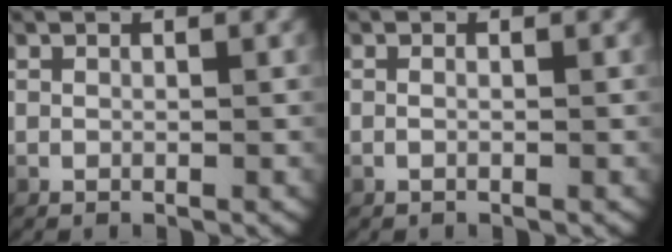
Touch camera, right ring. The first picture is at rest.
{"total": 0.6, "force": [-0.3, 0.1, 0.6], "torque": [-0.014, -0.001, -0.007]}